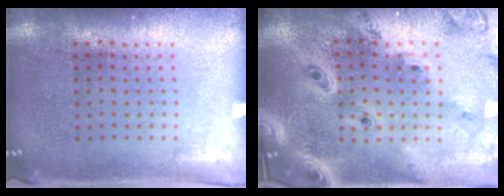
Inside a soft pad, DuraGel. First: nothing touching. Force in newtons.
{"total": 4.0, "press": 3.1, "slide": 2.6}